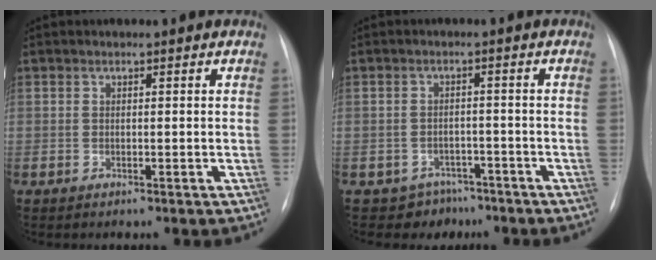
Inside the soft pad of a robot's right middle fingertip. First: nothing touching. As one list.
[{"total": 4.6, "force": [-3.4, 3.0, -0.5], "torque": [0.013, 0.013, -0.046]}]